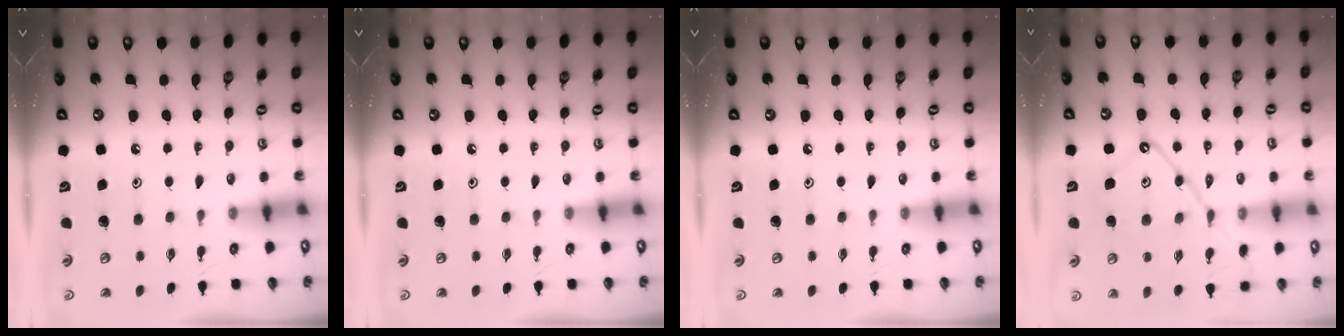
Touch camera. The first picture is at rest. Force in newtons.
{"total": 0.0}
{"total": 0.0}
{"total": 13.7, "press": 13.6, "slide": 1.2}